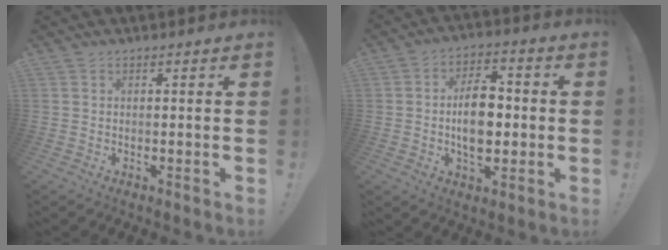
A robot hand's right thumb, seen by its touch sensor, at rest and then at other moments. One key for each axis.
{"total": 12.4, "fx": -0.9, "fy": 7.8, "fz": 9.6, "tx": -0.166, "ty": 0.008, "tz": -0.018}